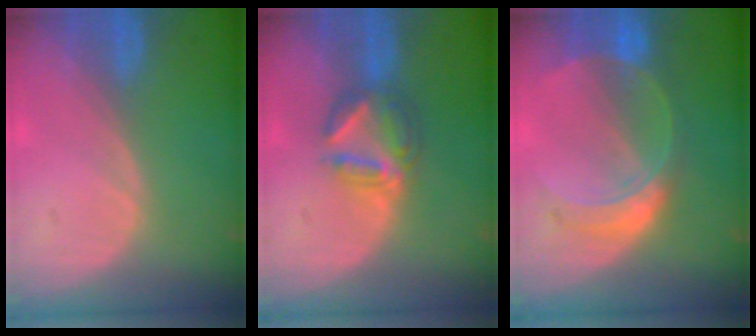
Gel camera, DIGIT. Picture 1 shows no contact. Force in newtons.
{"total": 6.1, "press": 5.4, "slide": 2.7}
{"total": 7.6, "press": 6.6, "slide": 3.7}